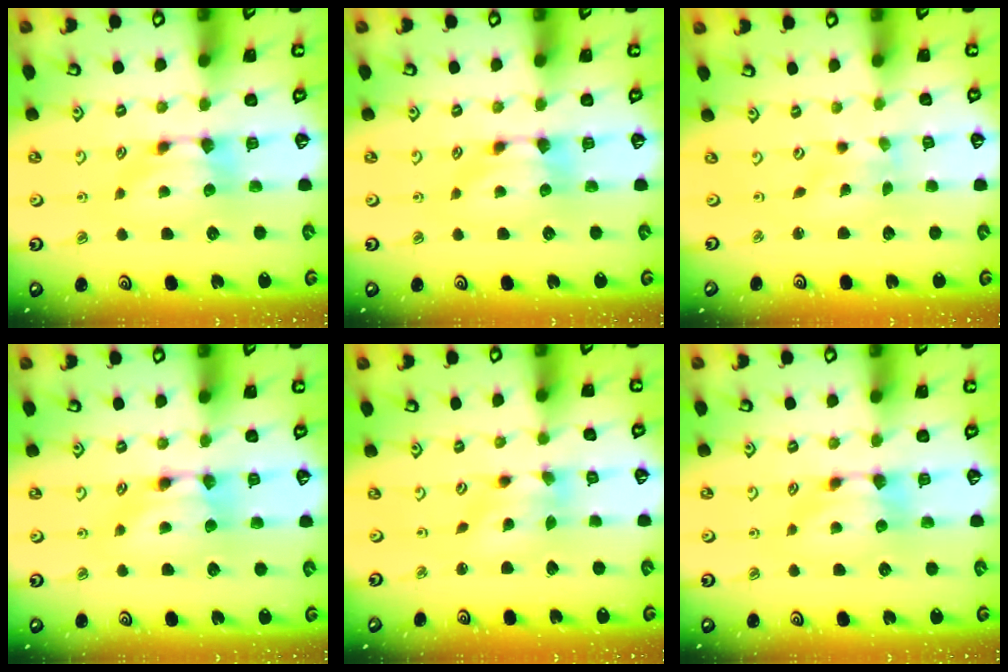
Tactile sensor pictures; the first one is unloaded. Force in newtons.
{"total": 0.0}
{"total": 4.6, "press": 4.6, "slide": 0.8}
{"total": 1.8, "press": 1.7, "slide": 0.0}
{"total": 2.9, "press": 2.4, "slide": 1.6}
{"total": 0.0}